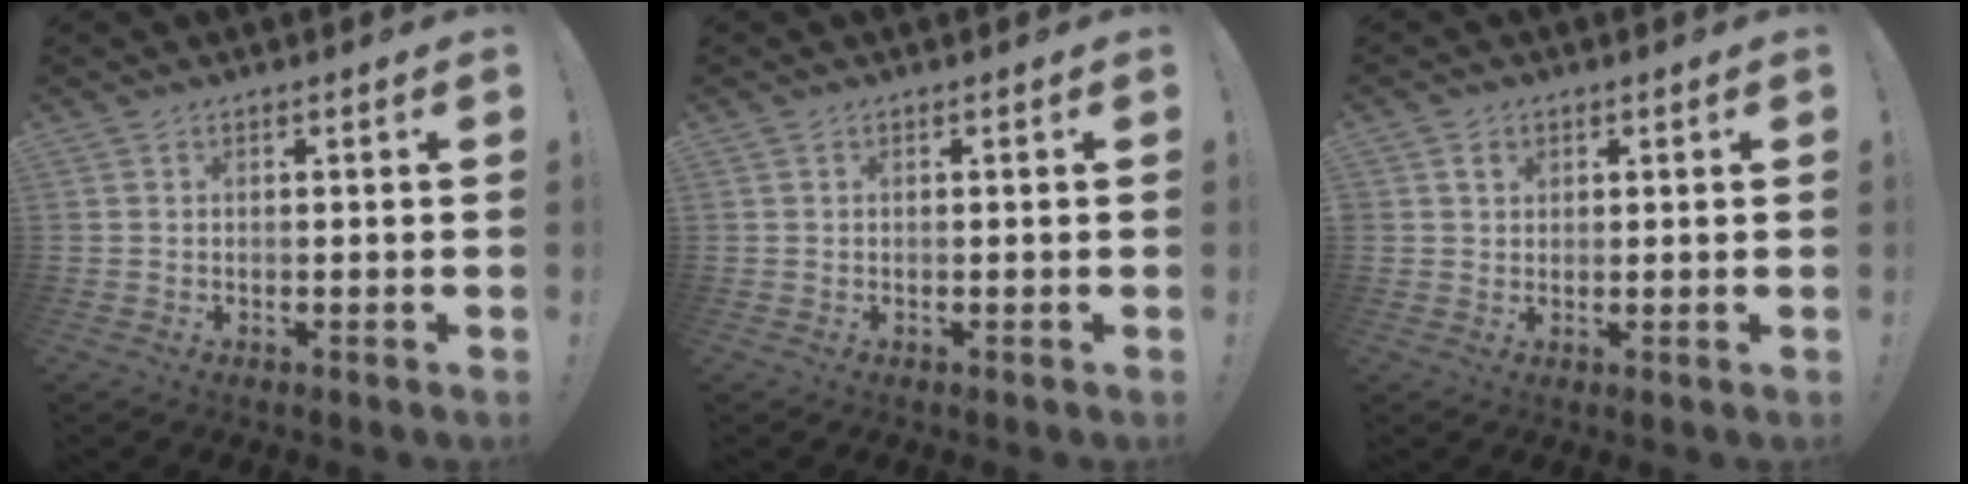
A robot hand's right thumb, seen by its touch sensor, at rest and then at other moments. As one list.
[{"total": 0.0}, {"total": 2.0, "force": [0.9, 1.7, 0.7], "torque": [-0.006, -0.001, 0.015]}]